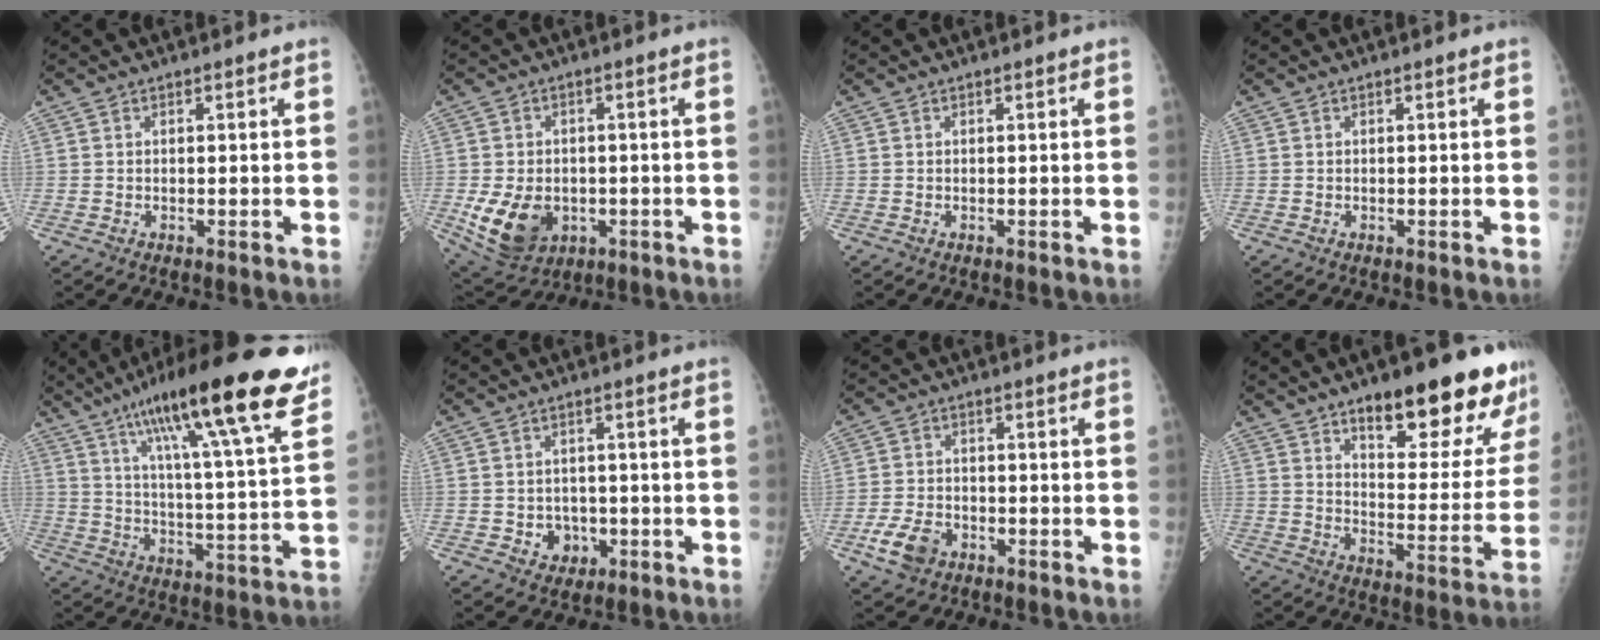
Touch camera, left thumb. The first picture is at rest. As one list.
[{"total": 11.4, "force": [-2.7, 8.5, 7.0], "torque": [-0.117, 0.000, -0.024]}, {"total": 0.0}, {"total": 0.0}, {"total": 26.1, "force": [16.5, 4.0, 19.8], "torque": [-0.300, -0.040, 0.254]}, {"total": 4.6, "force": [-1.3, 4.0, 1.8], "torque": [0.001, 0.008, -0.011]}, {"total": 6.0, "force": [-3.1, 4.1, 3.2], "torque": [-0.061, 0.014, -0.054]}, {"total": 22.3, "force": [14.5, 6.9, 15.4], "torque": [-0.160, -0.076, 0.209]}]